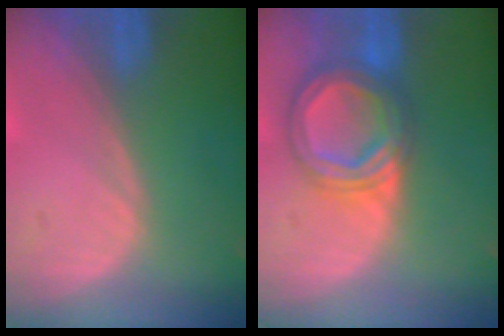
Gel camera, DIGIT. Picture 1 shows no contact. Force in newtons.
{"total": 8.1, "press": 8.0, "slide": 0.6}